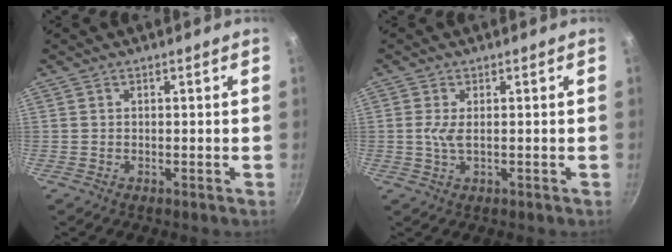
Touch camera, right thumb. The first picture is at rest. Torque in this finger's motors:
{"motor_torque": [0.03, -0.01, 0.43, 0.03, 0.17]}